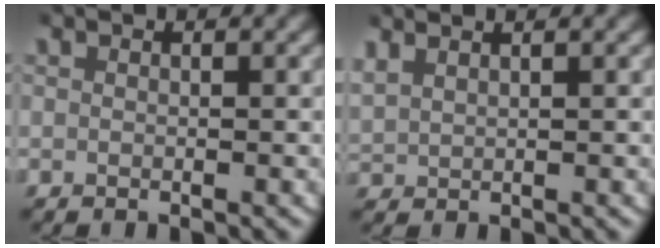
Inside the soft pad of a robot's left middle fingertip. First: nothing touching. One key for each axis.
{"total": 3.0, "fx": 2.0, "fy": 1.7, "fz": 1.3, "tx": -0.033, "ty": 0.011, "tz": 0.039}